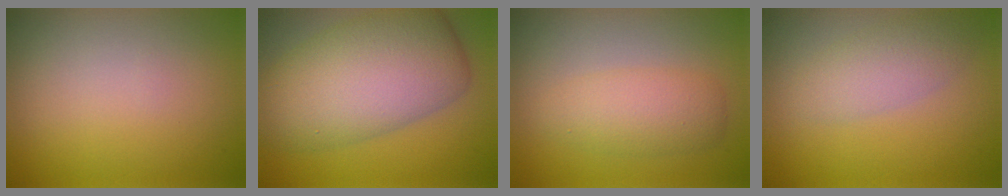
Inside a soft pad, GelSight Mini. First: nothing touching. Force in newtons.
{"total": 10.3, "press": 10.3, "slide": 0.3}
{"total": 3.3, "press": 3.3, "slide": 0.1}
{"total": 3.0, "press": 3.0, "slide": 0.1}